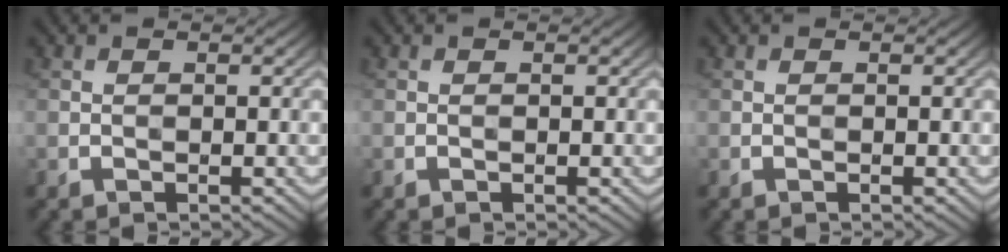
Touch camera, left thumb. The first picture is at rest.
{"total": 0.0}
{"total": 0.0}